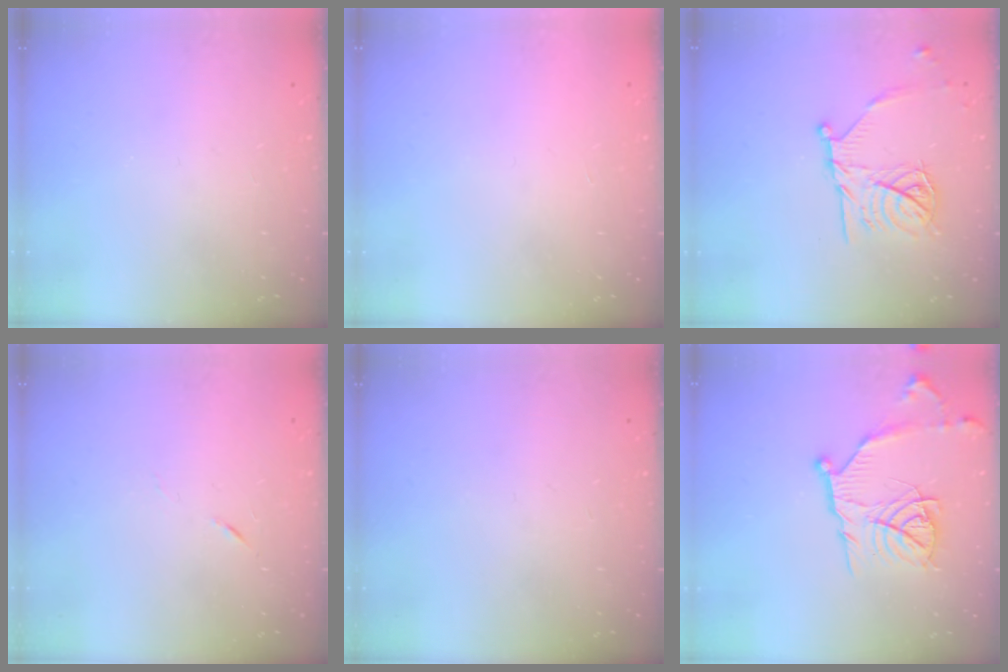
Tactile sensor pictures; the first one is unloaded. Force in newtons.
{"total": 1.6, "press": 1.6, "slide": 0.1}
{"total": 16.4, "press": 16.4, "slide": 0.9}
{"total": 3.8, "press": 3.6, "slide": 1.1}
{"total": 0.0}
{"total": 15.2, "press": 15.2, "slide": 1.1}